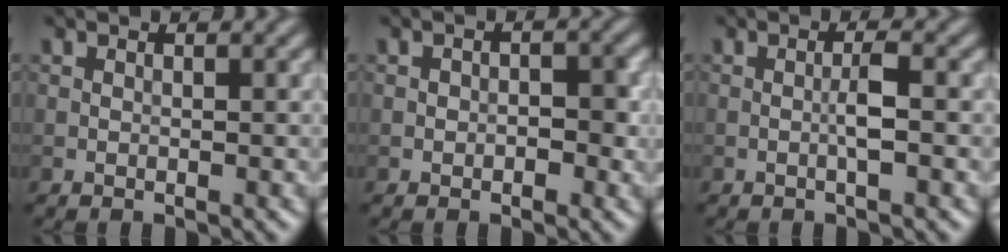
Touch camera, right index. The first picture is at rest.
{"total": 2.0, "force": [-0.3, 1.4, 1.5], "torque": [-0.014, -0.001, -0.005]}
{"total": 1.5, "force": [-0.3, 0.0, 1.5], "torque": [-0.027, 0.003, -0.006]}